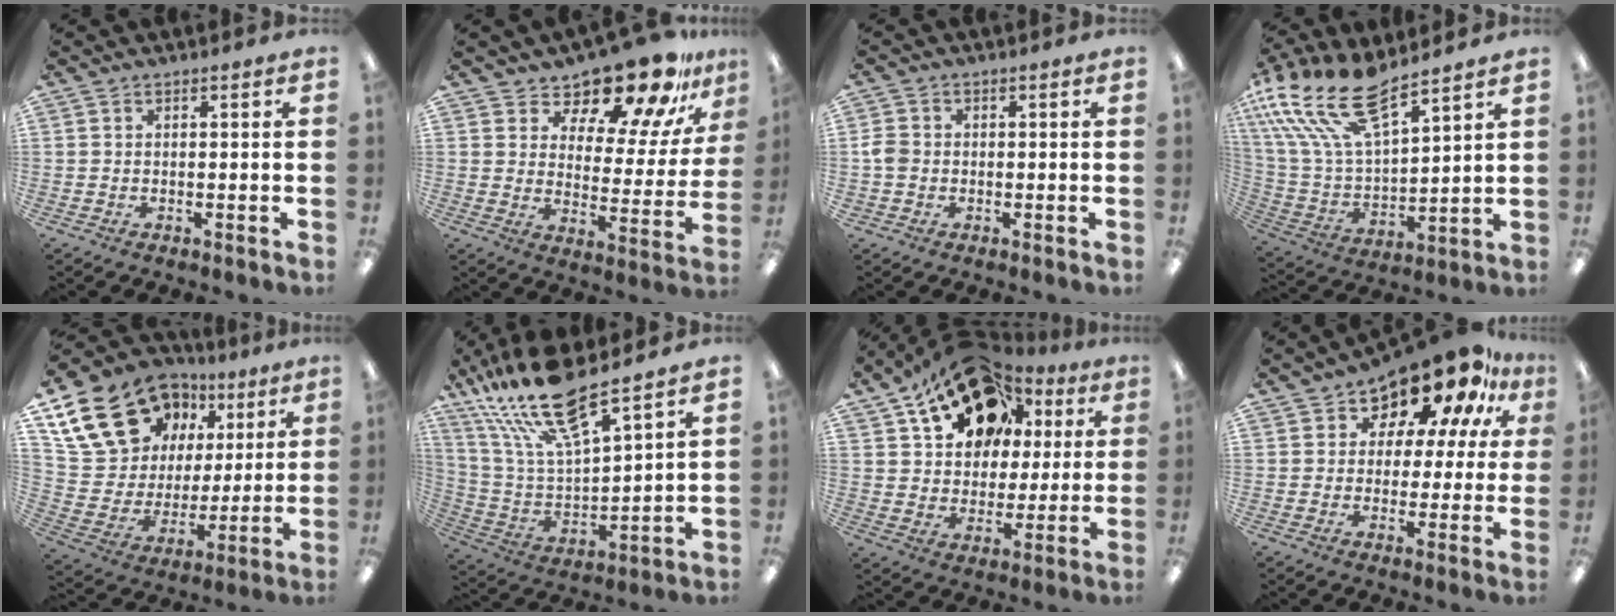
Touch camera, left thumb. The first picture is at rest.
{"total": 16.4, "force": [14.3, 4.6, 6.7], "torque": [-0.107, -0.119, 0.241]}
{"total": 3.5, "force": [-0.2, 3.2, 1.4], "torque": [-0.026, 0.009, -0.003]}
{"total": 19.6, "force": [13.6, 7.2, 12.2], "torque": [-0.284, -0.083, 0.242]}
{"total": 21.0, "force": [13.3, 13.6, 8.9], "torque": [-0.169, -0.068, 0.260]}
{"total": 19.1, "force": [15.2, 4.3, 10.9], "torque": [-0.241, -0.087, 0.267]}
{"total": 20.3, "force": [12.1, 13.1, 9.8], "torque": [-0.167, -0.053, 0.216]}
{"total": 14.6, "force": [11.4, 6.8, 6.0], "torque": [-0.106, -0.089, 0.199]}